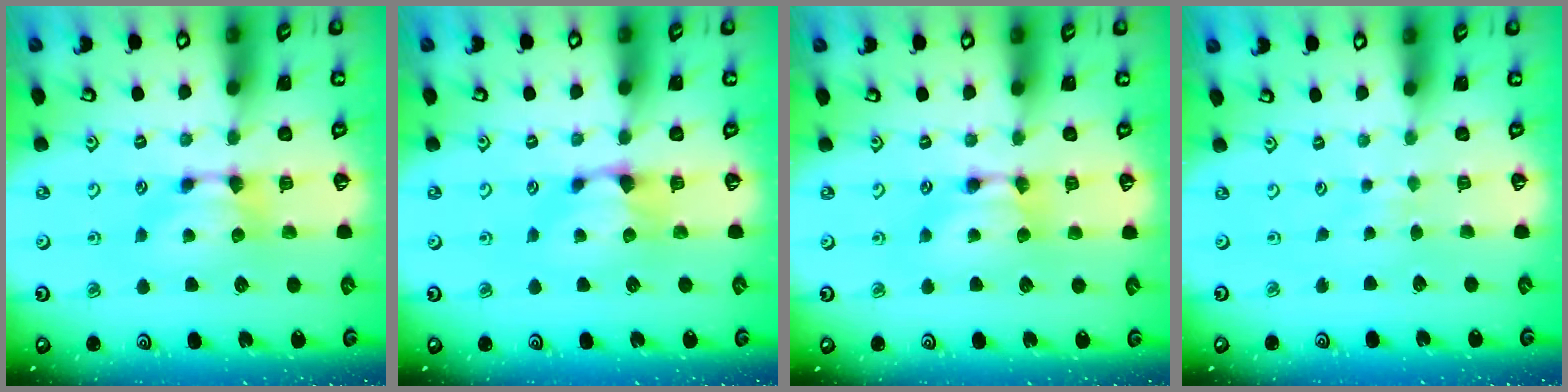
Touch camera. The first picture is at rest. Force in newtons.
{"total": 1.4, "press": 0.9, "slide": 1.0}
{"total": 1.8, "press": 1.7, "slide": 0.1}
{"total": 3.5, "press": 3.5, "slide": 0.3}